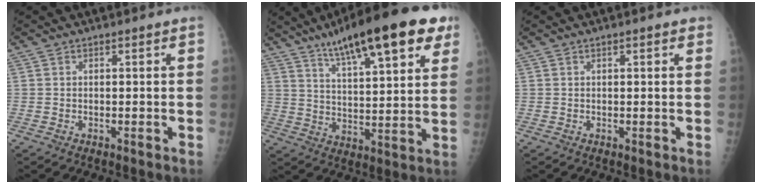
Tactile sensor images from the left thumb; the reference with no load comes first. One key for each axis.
{"total": 22.1, "fx": 12.9, "fy": 5.6, "fz": 17.0, "tx": -0.237, "ty": -0.021, "tz": 0.198}
{"total": 1.5, "fx": 0.8, "fy": 0.5, "fz": 1.1, "tx": -0.013, "ty": 0.000, "tz": 0.008}